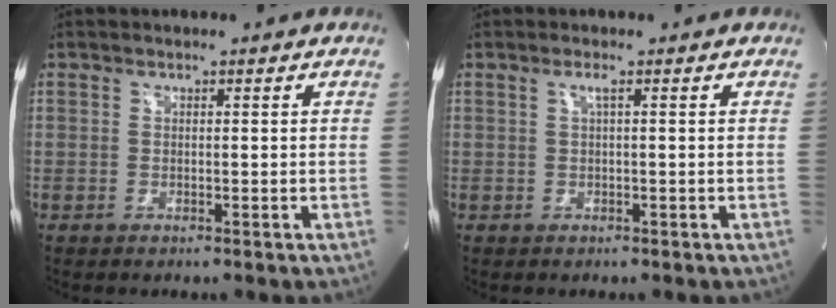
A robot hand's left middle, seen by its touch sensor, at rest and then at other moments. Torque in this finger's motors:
{"motor_torque": [0.13, 0.03, 0.16, 0.04]}